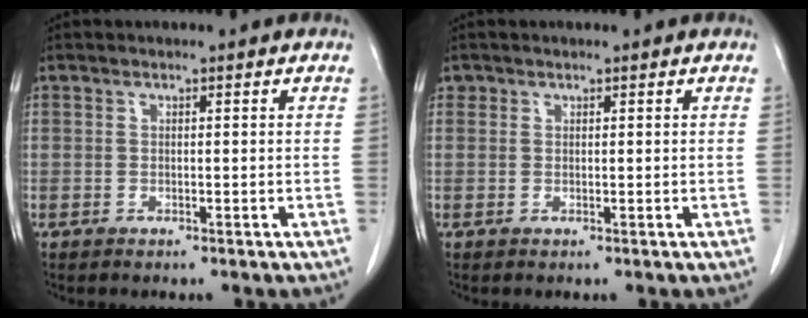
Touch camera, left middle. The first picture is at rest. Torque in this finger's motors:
{"motor_torque": [-0.33, 0.16, -0.12, -0.02]}